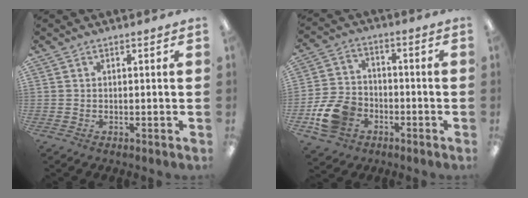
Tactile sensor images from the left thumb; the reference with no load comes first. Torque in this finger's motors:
{"motor_torque": [-0.92, 1.35, 0.20, -0.05, 0.08]}